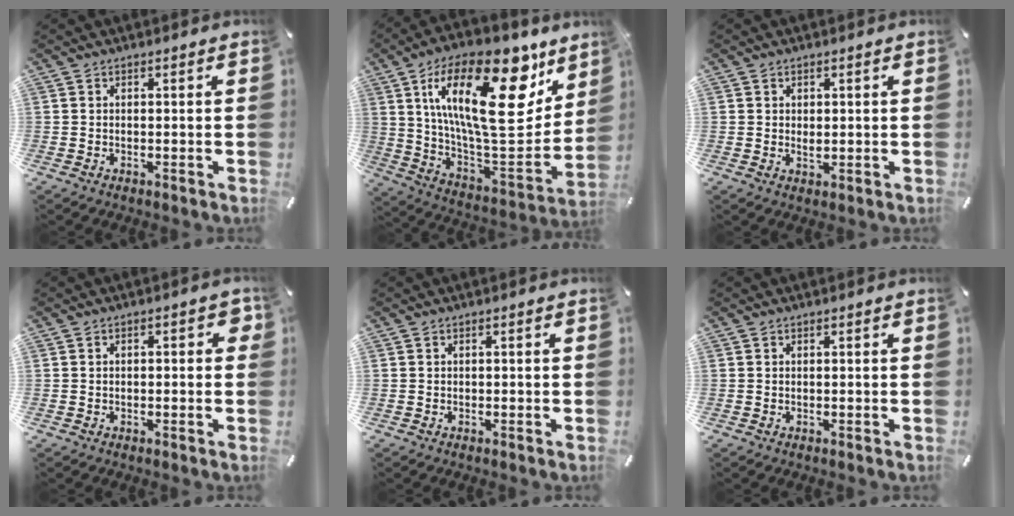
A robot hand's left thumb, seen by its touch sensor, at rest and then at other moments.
{"total": 30.0, "force": [13.6, 12.7, 23.5], "torque": [-0.388, -0.089, 0.229]}
{"total": 1.1, "force": [0.4, 0.8, 0.5], "torque": [-0.004, 0.000, 0.006]}
{"total": 2.7, "force": [0.0, 1.3, 2.3], "torque": [-0.027, 0.003, -0.005]}
{"total": 0.0}
{"total": 0.0}